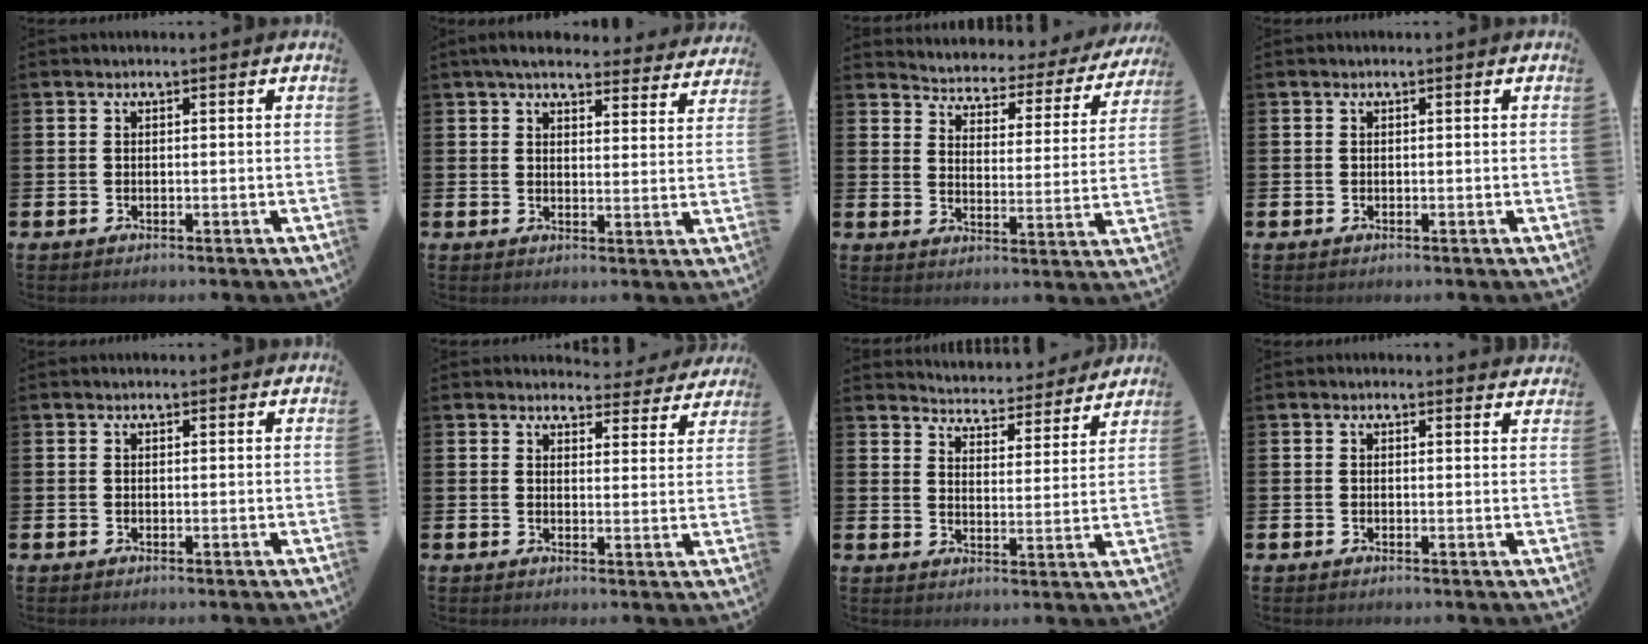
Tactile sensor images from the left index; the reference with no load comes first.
{"total": 5.1, "force": [4.7, 1.2, 1.5], "torque": [-0.036, -0.025, 0.083]}
{"total": 3.0, "force": [2.8, 1.1, 0.1], "torque": [-0.030, -0.033, 0.038]}
{"total": 0.0}
{"total": 0.0}
{"total": 3.6, "force": [3.4, 1.0, 0.2], "torque": [0.002, -0.028, 0.057]}
{"total": 4.5, "force": [4.5, 0.5, -0.1], "torque": [-0.019, -0.043, 0.074]}
{"total": 0.7, "force": [0.6, 0.2, 0.1], "torque": [0.005, -0.001, 0.010]}